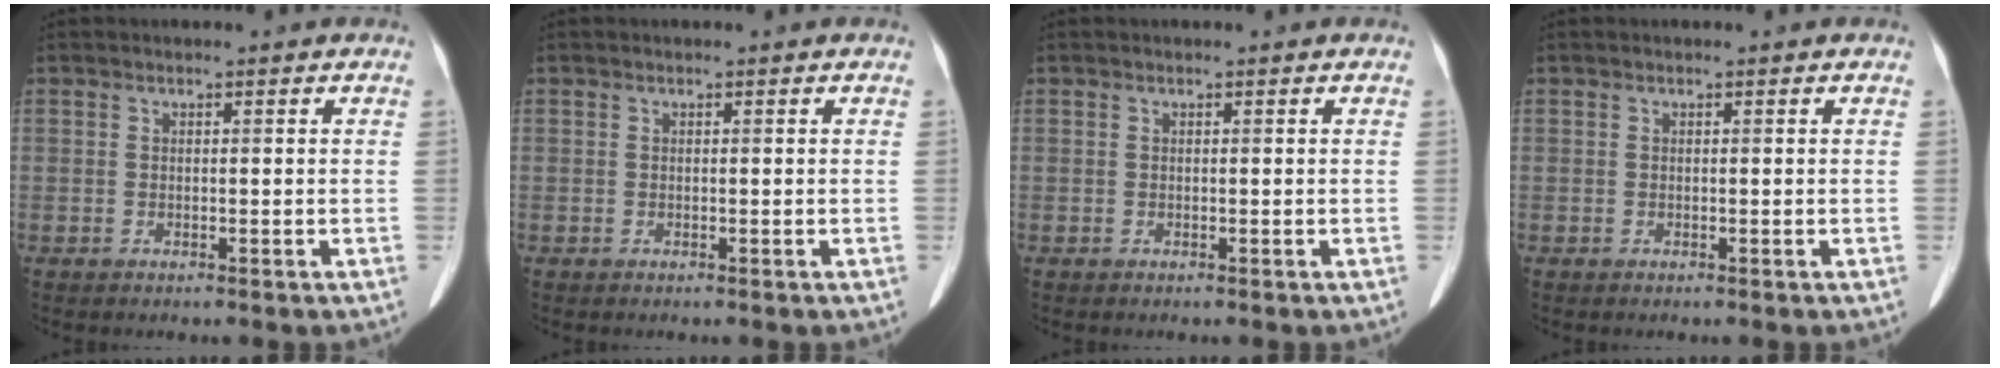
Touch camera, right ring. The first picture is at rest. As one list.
[{"total": 0.0}, {"total": 0.0}, {"total": 0.0}]